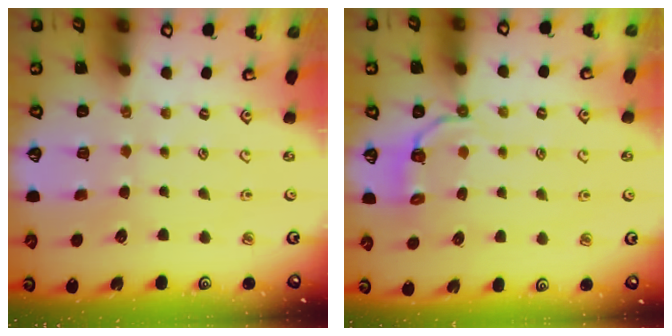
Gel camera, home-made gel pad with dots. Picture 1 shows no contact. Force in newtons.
{"total": 4.1, "press": 3.6, "slide": 1.9}